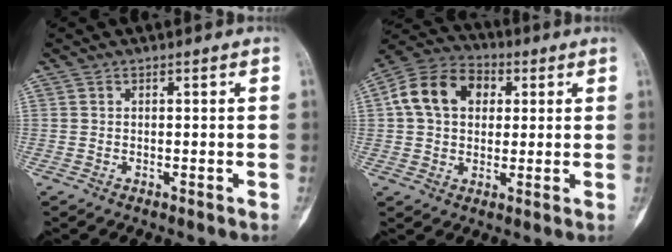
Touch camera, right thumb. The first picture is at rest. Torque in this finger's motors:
{"motor_torque": [0.87, 1.02, 0.75, 0.17, 0.07]}